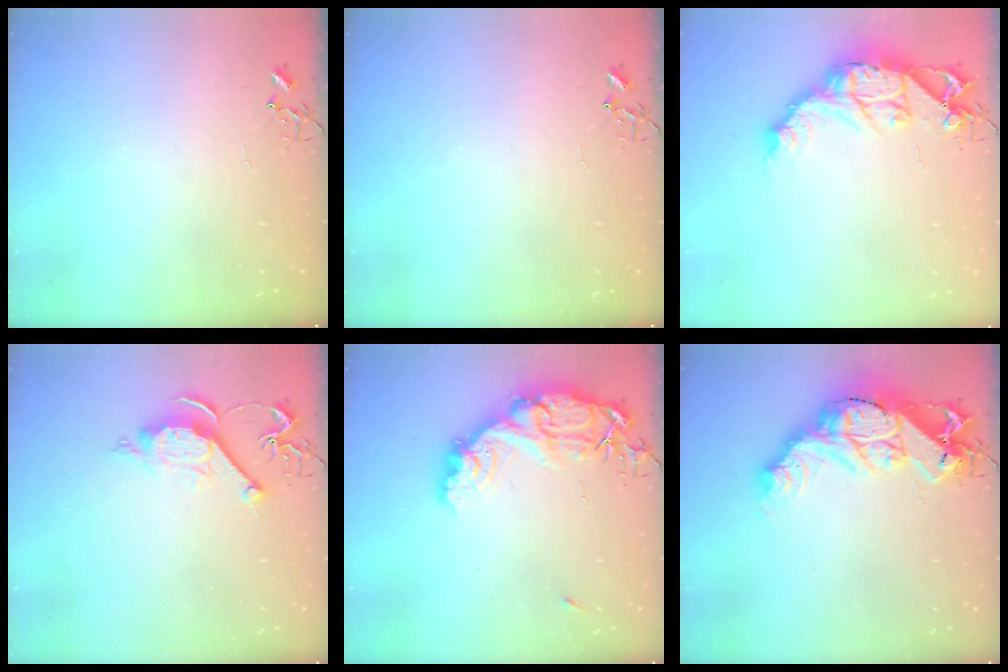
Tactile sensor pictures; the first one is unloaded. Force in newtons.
{"total": 0.0}
{"total": 15.1, "press": 15.0, "slide": 1.3}
{"total": 10.3, "press": 10.3, "slide": 0.6}
{"total": 15.2, "press": 15.1, "slide": 1.5}
{"total": 21.5, "press": 21.4, "slide": 1.7}